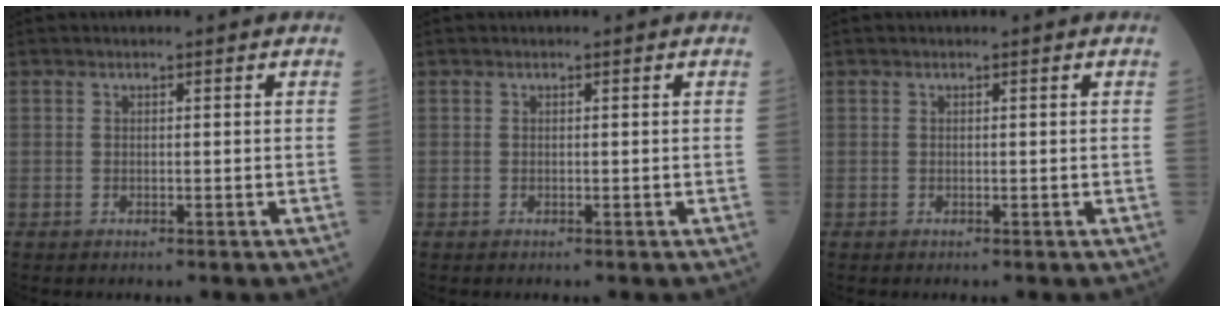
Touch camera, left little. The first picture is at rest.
{"total": 0.0}
{"total": 0.0}